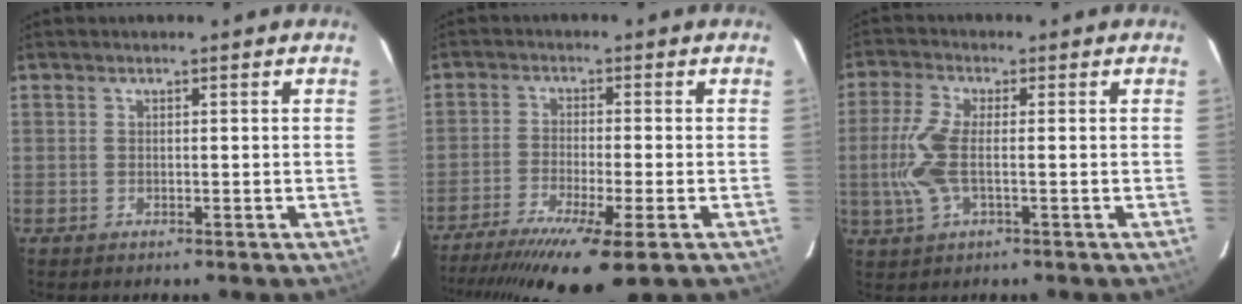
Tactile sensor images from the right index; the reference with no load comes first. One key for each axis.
{"total": 15.9, "fx": -11.2, "fy": 1.7, "fz": 11.2, "tx": -0.223, "ty": -0.052, "tz": -0.184}
{"total": 8.0, "fx": -0.9, "fy": 2.7, "fz": 7.5, "tx": -0.169, "ty": 0.000, "tz": -0.018}